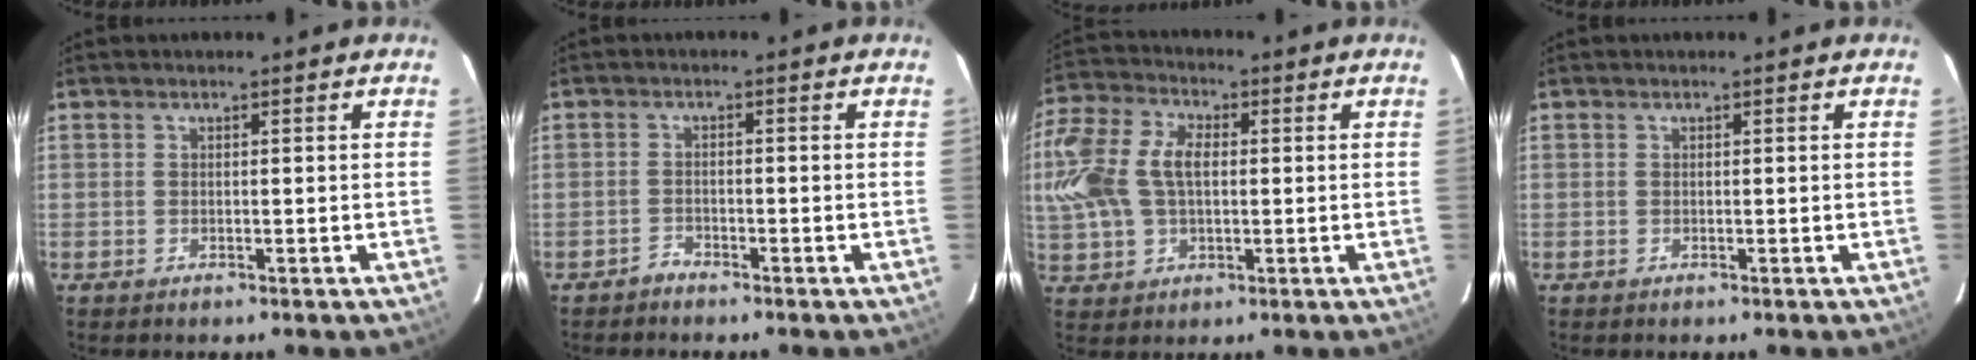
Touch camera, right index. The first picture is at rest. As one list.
[{"total": 1.5, "force": [-1.4, 0.4, -0.1], "torque": [0.001, 0.003, -0.029]}, {"total": 19.1, "force": [1.7, 13.0, 13.8], "torque": [-0.336, 0.032, 0.035]}, {"total": 0.0}]